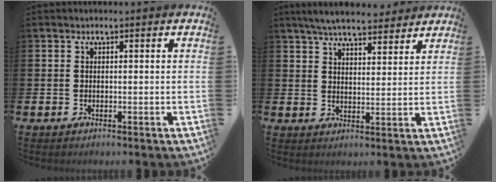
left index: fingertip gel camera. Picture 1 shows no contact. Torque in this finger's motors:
{"motor_torque": [1.01, -1.13, 0.70, 0.21]}